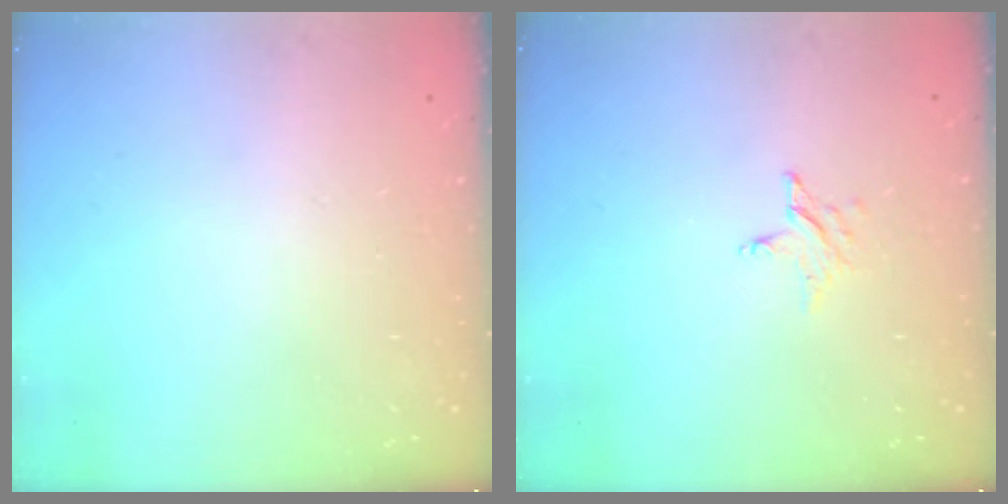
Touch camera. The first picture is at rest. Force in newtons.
{"total": 3.0, "press": 3.0, "slide": 0.3}